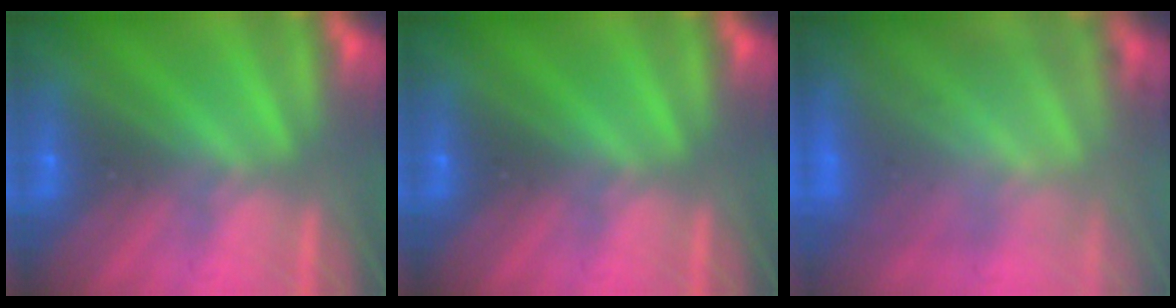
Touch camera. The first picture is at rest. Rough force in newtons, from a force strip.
{"total": 0.0}
{"total": 7.3}